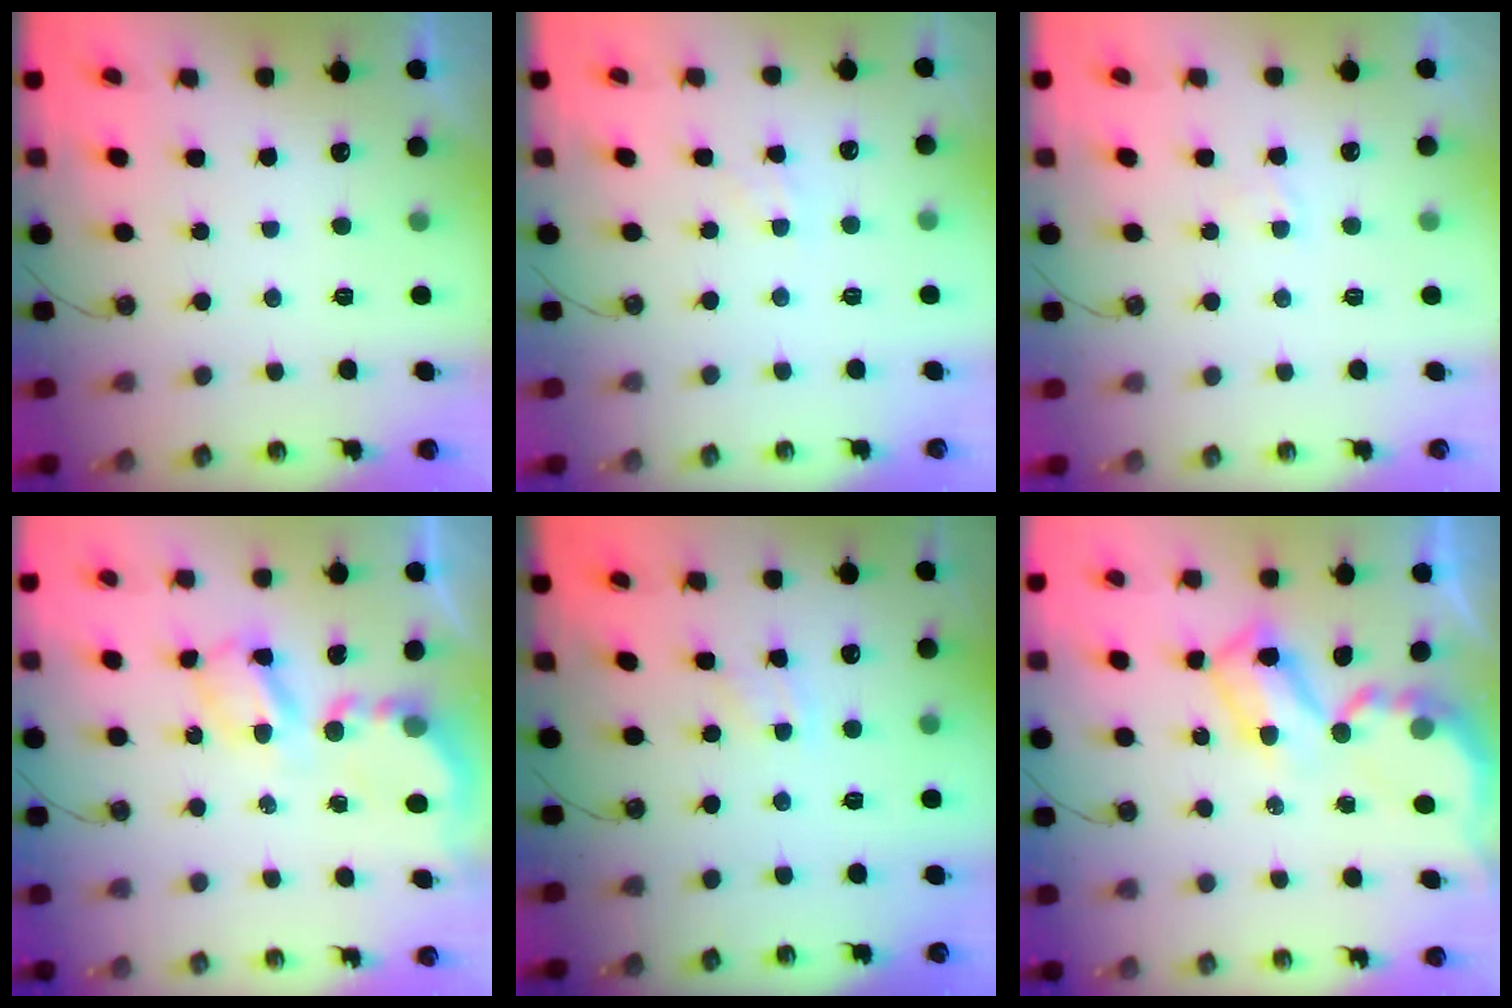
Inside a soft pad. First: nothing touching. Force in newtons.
{"total": 1.7, "press": 1.7, "slide": 0.3}
{"total": 2.9, "press": 2.9, "slide": 0.4}
{"total": 7.3, "press": 7.3, "slide": 0.5}
{"total": 2.0, "press": 2.0, "slide": 0.4}
{"total": 8.2, "press": 8.2, "slide": 0.7}